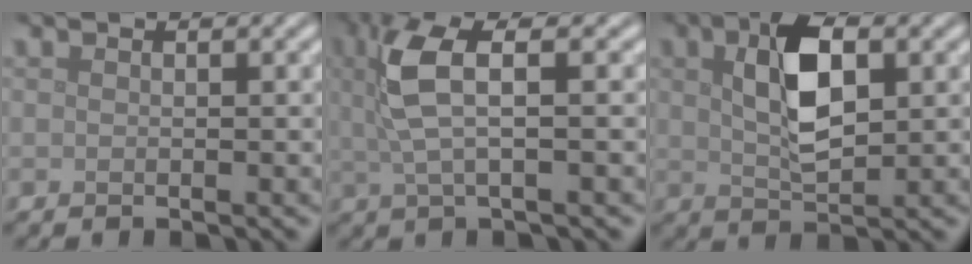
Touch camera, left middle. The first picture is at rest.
{"total": 4.9, "force": [1.2, 1.3, 4.5], "torque": [-0.100, 0.008, 0.027]}
{"total": 5.9, "force": [1.6, 2.7, 5.0], "torque": [-0.098, 0.008, 0.028]}